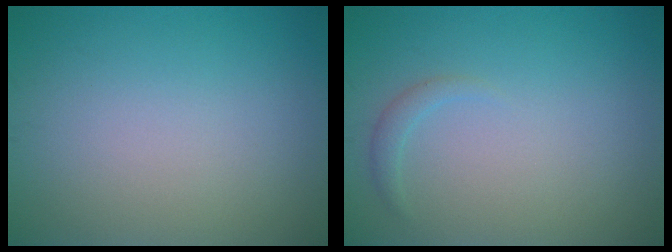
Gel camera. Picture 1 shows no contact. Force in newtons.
{"total": 1.0, "press": 1.0, "slide": 0.1}